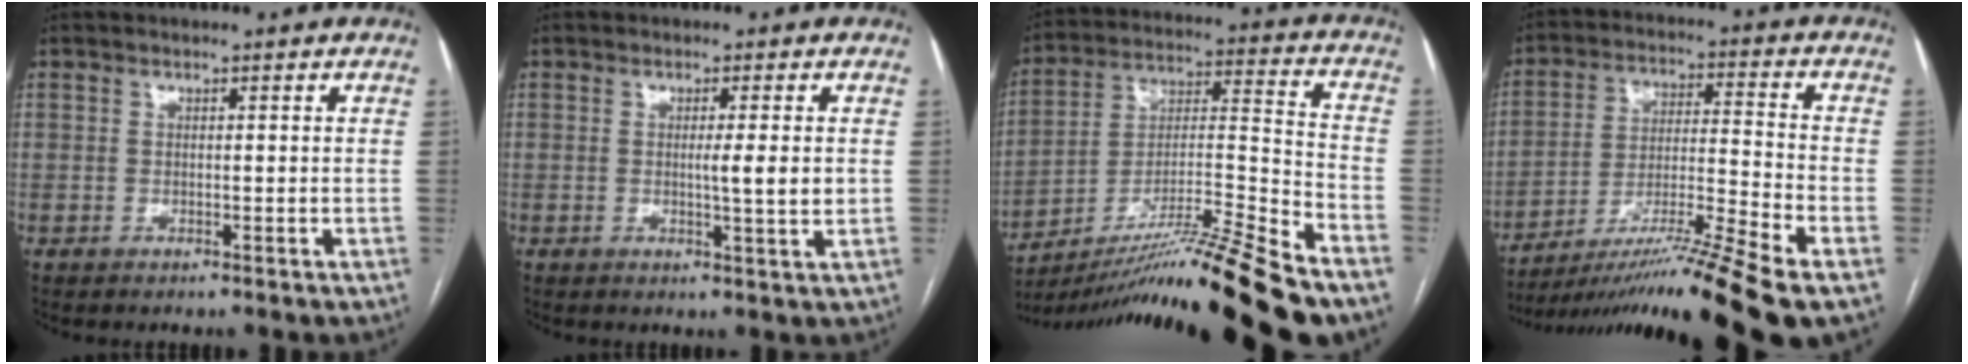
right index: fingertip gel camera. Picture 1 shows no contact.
{"total": 4.5, "force": [-0.1, -0.4, 4.5], "torque": [-0.070, -0.007, -0.002]}
{"total": 20.1, "force": [-16.0, -2.4, 11.9], "torque": [-0.200, -0.007, -0.278]}
{"total": 17.9, "force": [-13.4, -2.1, 11.6], "torque": [-0.189, -0.015, -0.233]}